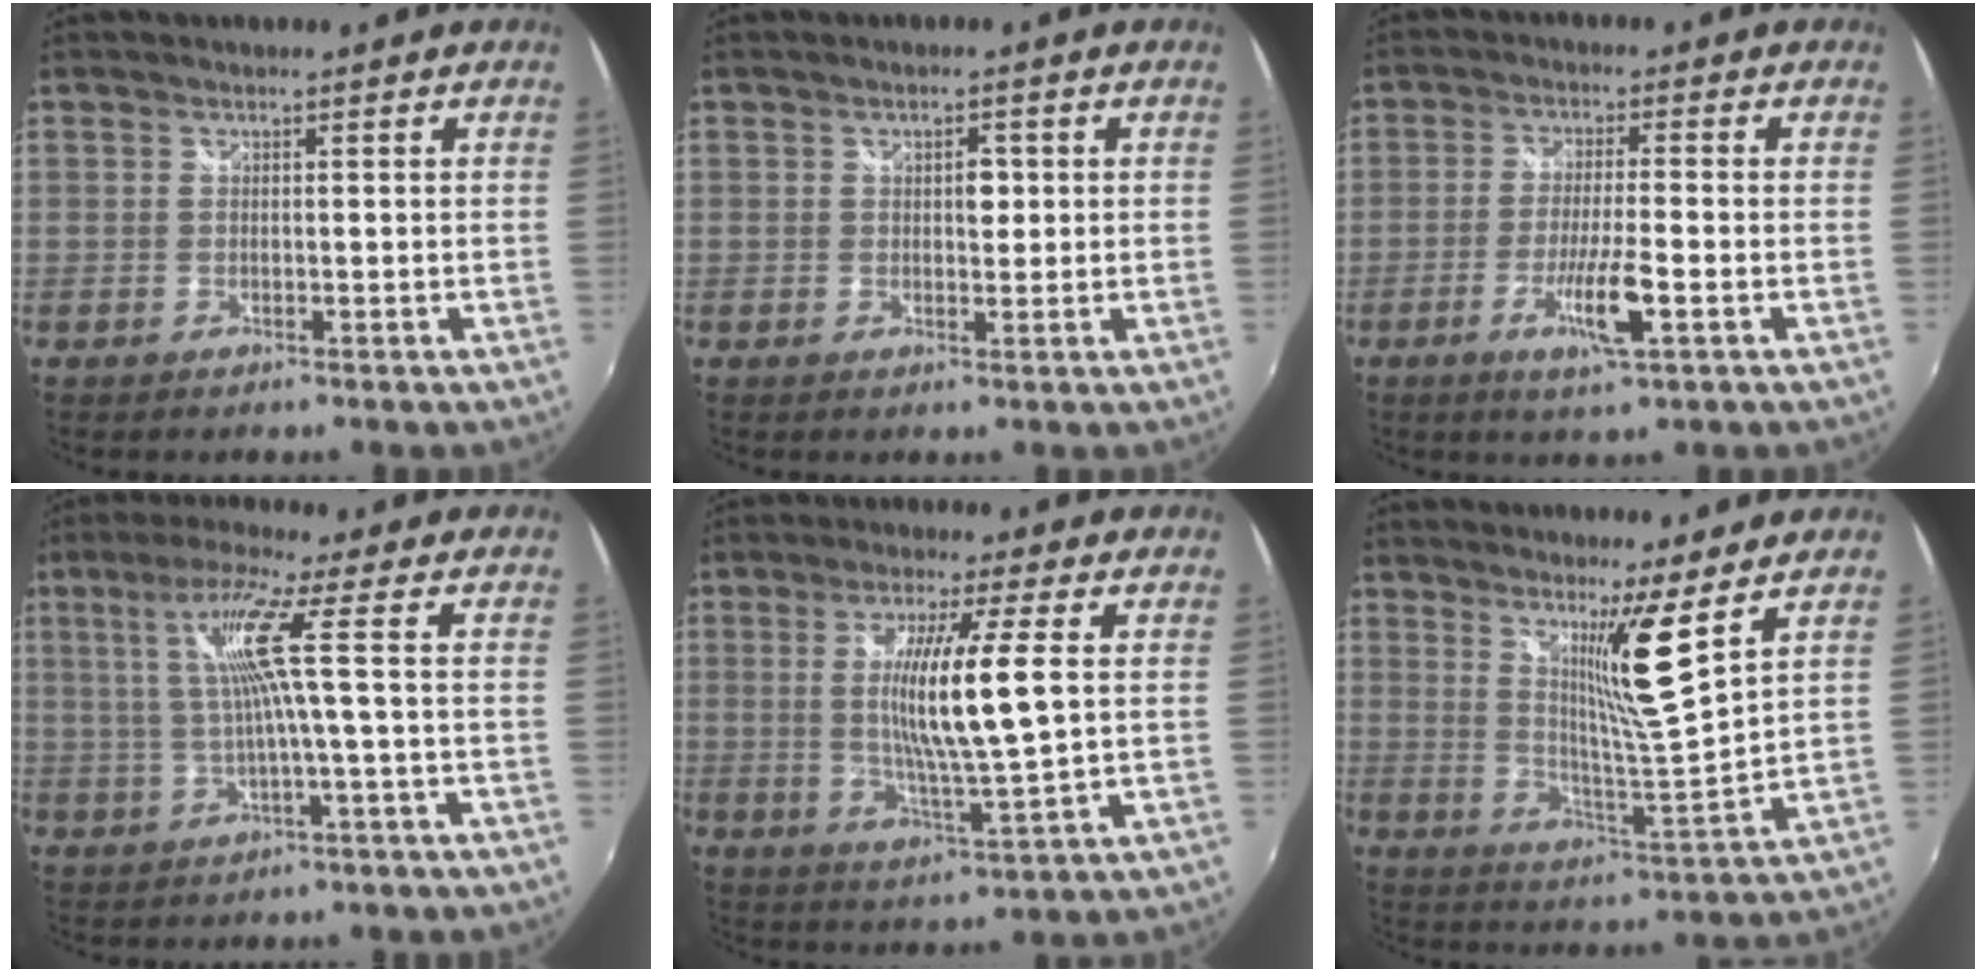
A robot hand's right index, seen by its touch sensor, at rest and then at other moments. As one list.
[{"total": 2.4, "force": [0.3, 1.5, 1.7], "torque": [-0.023, 0.004, 0.006]}, {"total": 7.3, "force": [-3.0, 0.2, 6.7], "torque": [-0.129, -0.013, -0.054]}, {"total": 8.3, "force": [0.9, -1.5, 8.1], "torque": [-0.149, -0.001, 0.029]}, {"total": 11.3, "force": [1.3, -0.6, 11.2], "torque": [-0.203, -0.016, 0.025]}, {"total": 9.4, "force": [5.6, -1.3, 7.5], "torque": [-0.116, -0.017, 0.093]}]